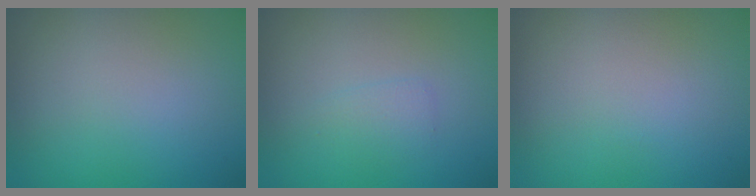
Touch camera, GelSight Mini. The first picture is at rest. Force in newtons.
{"total": 1.1, "press": 1.1, "slide": 0.0}
{"total": 0.0}